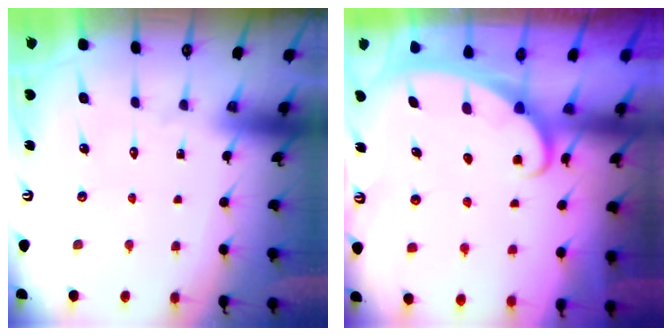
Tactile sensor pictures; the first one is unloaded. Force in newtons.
{"total": 2.6, "press": 2.6, "slide": 0.4}